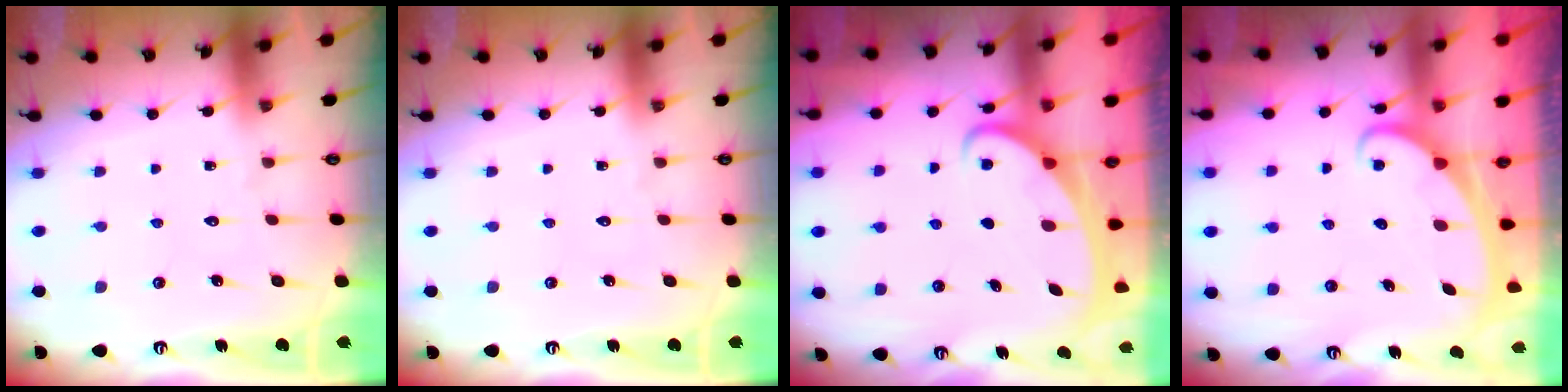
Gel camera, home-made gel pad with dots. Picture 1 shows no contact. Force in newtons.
{"total": 0.0}
{"total": 2.2, "press": 2.1, "slide": 0.3}
{"total": 1.9, "press": 1.9, "slide": 0.1}